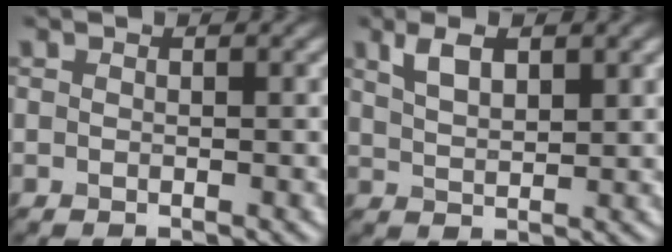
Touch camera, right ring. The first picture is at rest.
{"total": 2.1, "force": [1.6, 0.2, 1.3], "torque": [-0.052, 0.002, 0.060]}